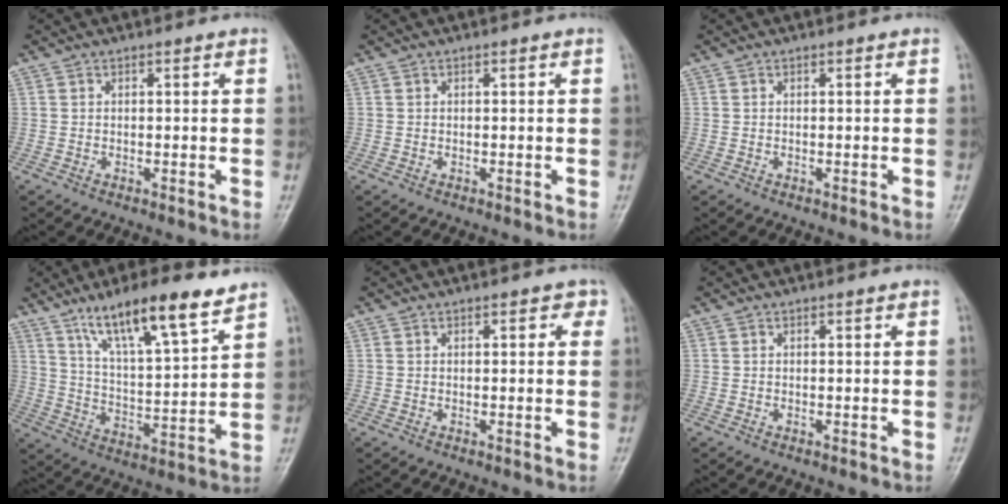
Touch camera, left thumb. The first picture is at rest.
{"total": 0.0}
{"total": 0.0}
{"total": 15.1, "force": [10.3, 3.0, 10.6], "torque": [-0.168, -0.050, 0.186]}
{"total": 1.9, "force": [0.7, 1.1, 1.3], "torque": [-0.002, 0.003, 0.003]}
{"total": 0.0}